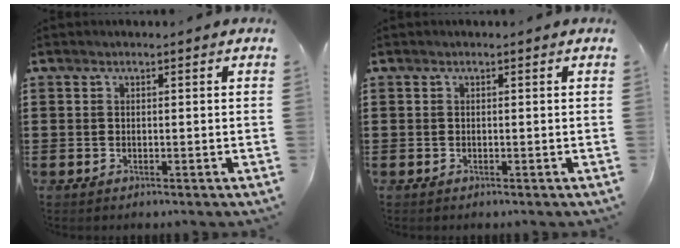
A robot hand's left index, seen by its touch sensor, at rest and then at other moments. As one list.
[{"total": 0.0}]